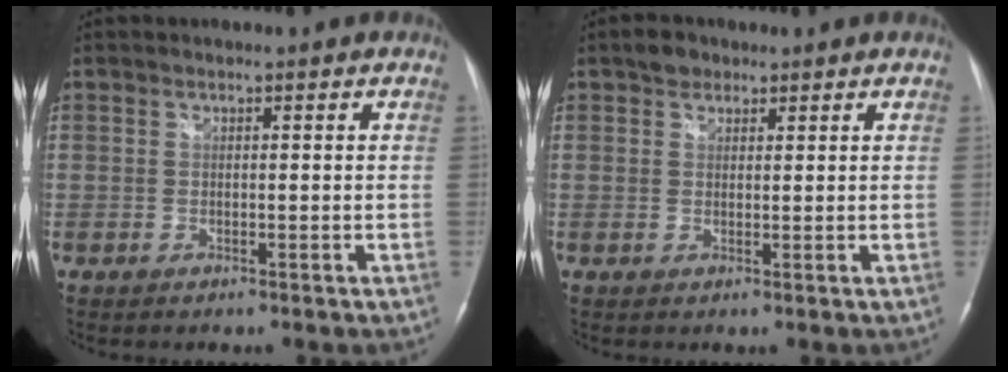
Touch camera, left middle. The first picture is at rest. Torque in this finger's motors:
{"motor_torque": [0.07, -0.04, -0.04, 0.00]}